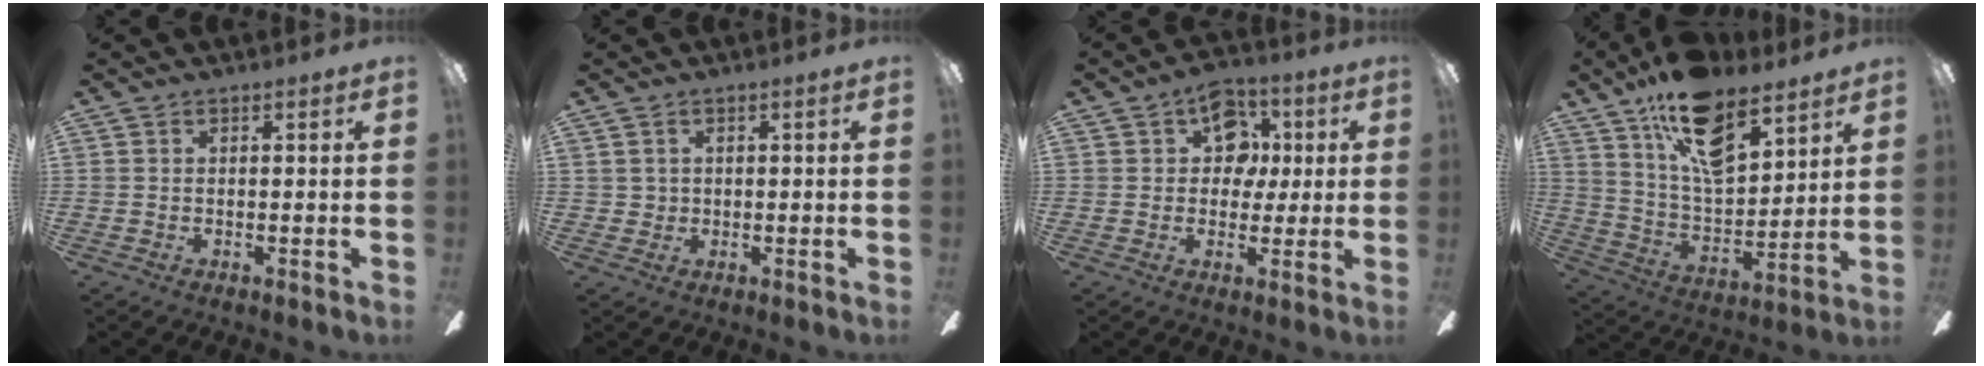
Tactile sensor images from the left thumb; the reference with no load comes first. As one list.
[{"total": 1.4, "force": [0.4, 1.3, 0.2], "torque": [-0.005, 0.003, 0.007]}, {"total": 10.6, "force": [3.6, 8.2, 5.7], "torque": [-0.073, -0.001, 0.064]}, {"total": 17.4, "force": [11.8, 7.9, 10.0], "torque": [-0.175, -0.058, 0.209]}]